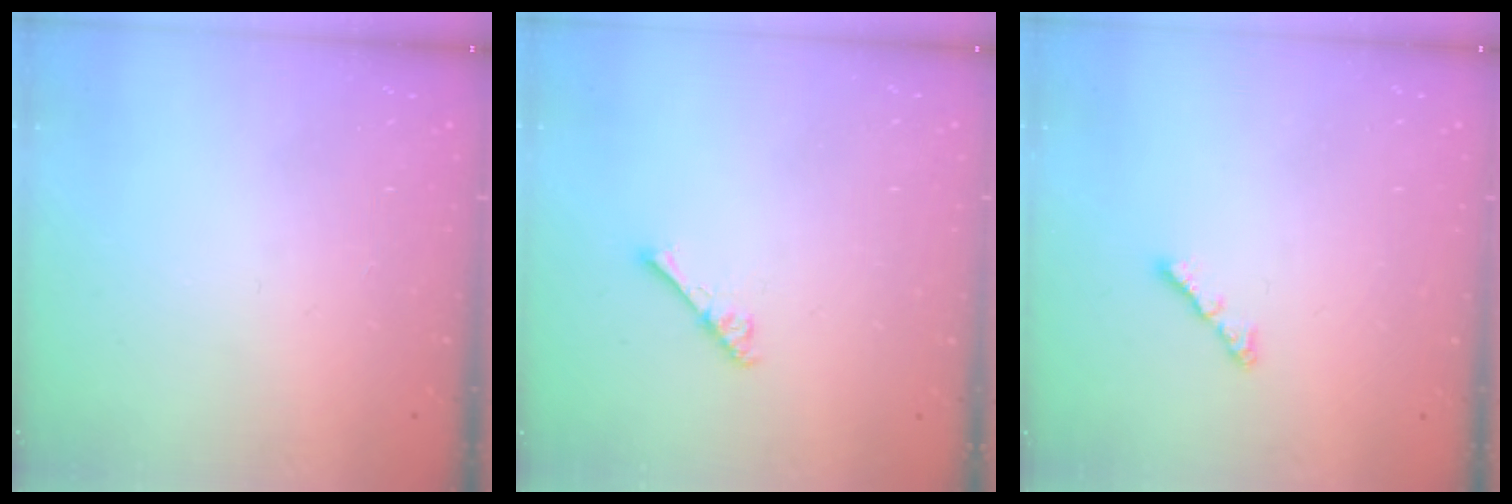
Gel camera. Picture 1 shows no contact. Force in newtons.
{"total": 3.7, "press": 3.7, "slide": 0.5}
{"total": 2.7, "press": 2.7, "slide": 0.6}